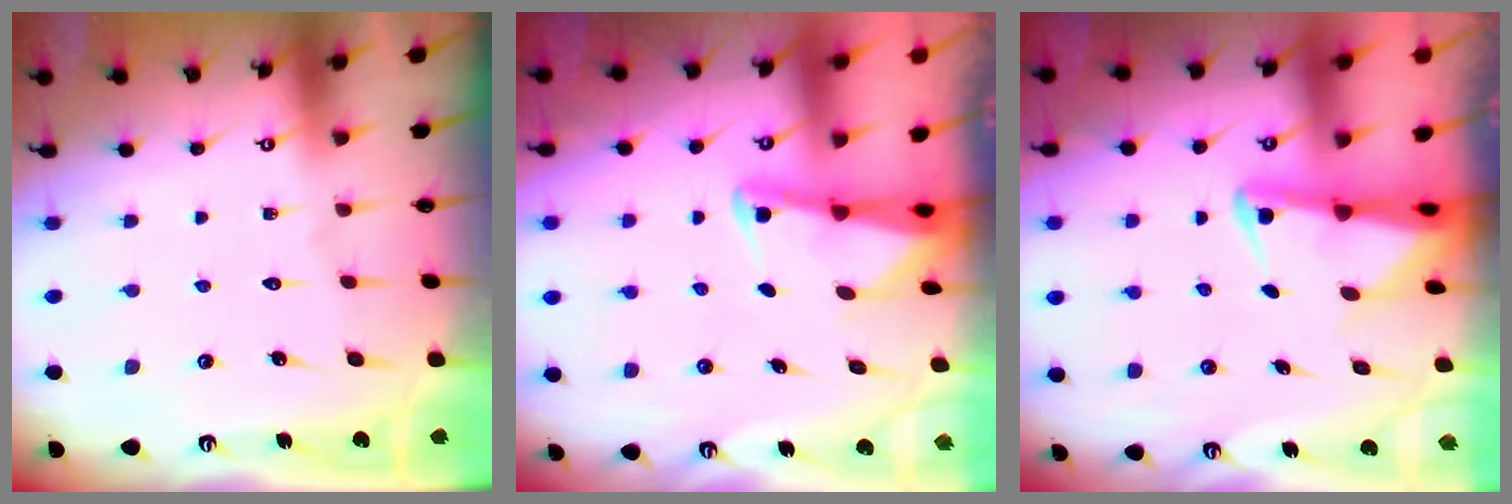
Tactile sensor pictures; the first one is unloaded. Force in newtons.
{"total": 2.3, "press": 2.3, "slide": 0.4}
{"total": 2.8, "press": 2.8, "slide": 0.5}